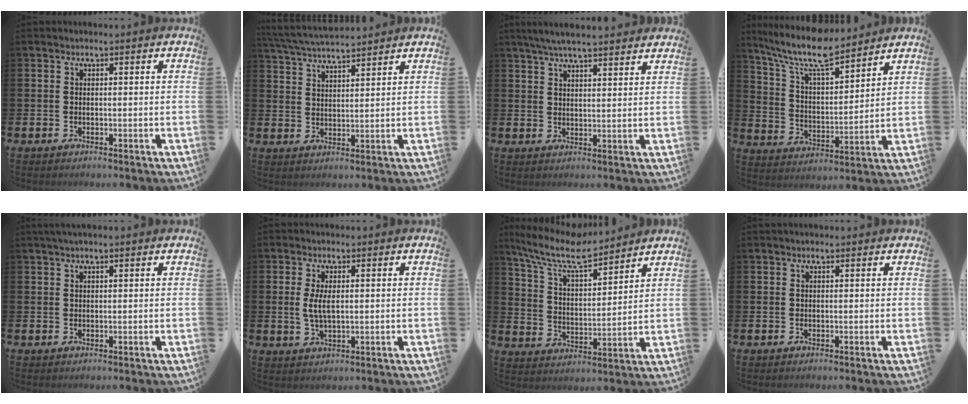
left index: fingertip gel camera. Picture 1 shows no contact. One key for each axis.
{"total": 5.0, "fx": 4.9, "fy": 0.3, "fz": 1.0, "tx": -0.036, "ty": -0.026, "tz": 0.088}
{"total": 5.6, "fx": 5.2, "fy": 0.4, "fz": 1.8, "tx": -0.044, "ty": -0.017, "tz": 0.094}
{"total": 10.5, "fx": 9.2, "fy": 2.0, "fz": 4.7, "tx": -0.124, "ty": -0.046, "tz": 0.163}
{"total": 1.6, "fx": 1.3, "fy": 0.2, "fz": 0.9, "tx": -0.015, "ty": 0.002, "tz": 0.023}
{"total": 3.3, "fx": 0.7, "fy": 1.2, "fz": 3.0, "tx": -0.051, "ty": 0.002, "tz": 0.009}
{"total": 9.7, "fx": 8.5, "fy": 1.9, "fz": 4.2, "tx": -0.113, "ty": -0.045, "tz": 0.150}
{"total": 0.6, "fx": 0.5, "fy": 0.1, "fz": 0.2, "tx": 0.008, "ty": -0.003, "tz": 0.007}